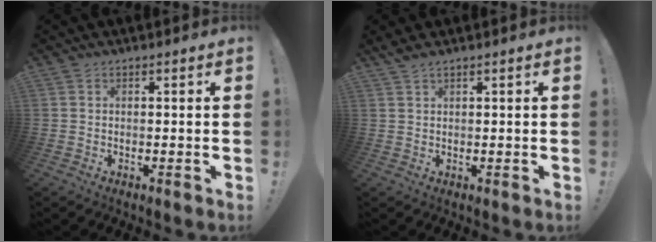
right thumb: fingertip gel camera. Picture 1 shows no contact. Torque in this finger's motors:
{"motor_torque": [-0.01, 0.65, 0.20, 0.38, 0.00]}